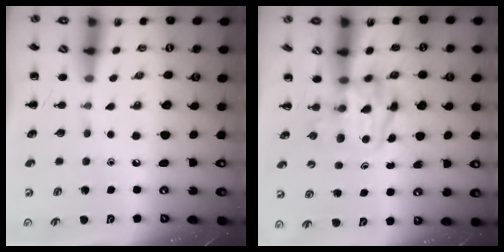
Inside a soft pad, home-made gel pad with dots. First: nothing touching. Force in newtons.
{"total": 3.7, "press": 3.6, "slide": 0.5}